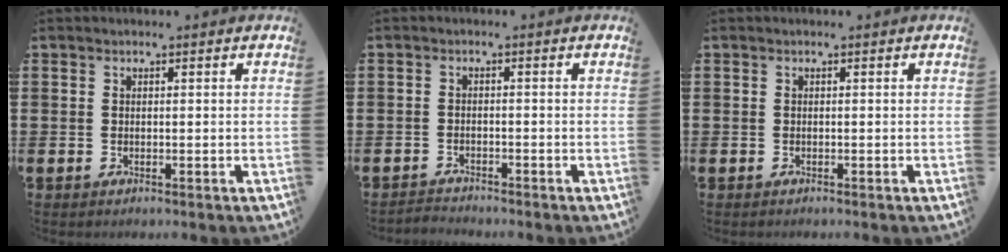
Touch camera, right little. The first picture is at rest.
{"total": 1.3, "force": [-1.3, 0.0, -0.1], "torque": [-0.002, 0.003, -0.028]}
{"total": 0.0}